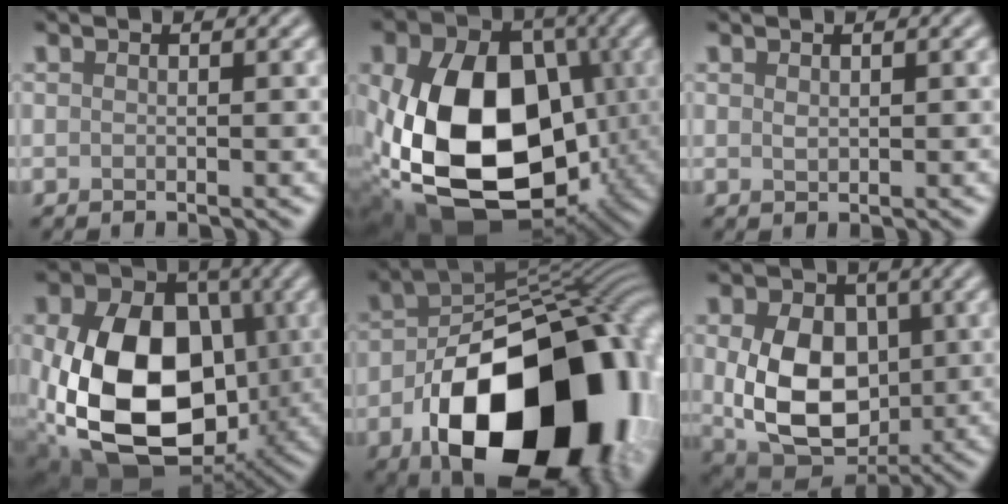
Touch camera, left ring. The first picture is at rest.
{"total": 16.7, "force": [-1.6, 11.7, 11.8], "torque": [-0.225, -0.033, -0.031]}
{"total": 0.7, "force": [0.4, 0.4, 0.4], "torque": [-0.012, -0.001, 0.009]}
{"total": 15.7, "force": [-1.4, 11.2, 10.9], "torque": [-0.208, -0.034, -0.022]}
{"total": 19.9, "force": [-7.4, 12.3, 13.8], "torque": [-0.218, -0.052, -0.100]}
{"total": 10.3, "force": [0.1, 7.4, 7.1], "torque": [-0.138, -0.020, 0.007]}